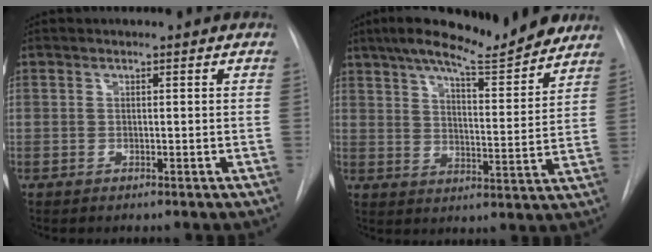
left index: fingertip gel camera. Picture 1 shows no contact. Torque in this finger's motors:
{"motor_torque": [1.08, -1.06, 0.04, 0.04]}